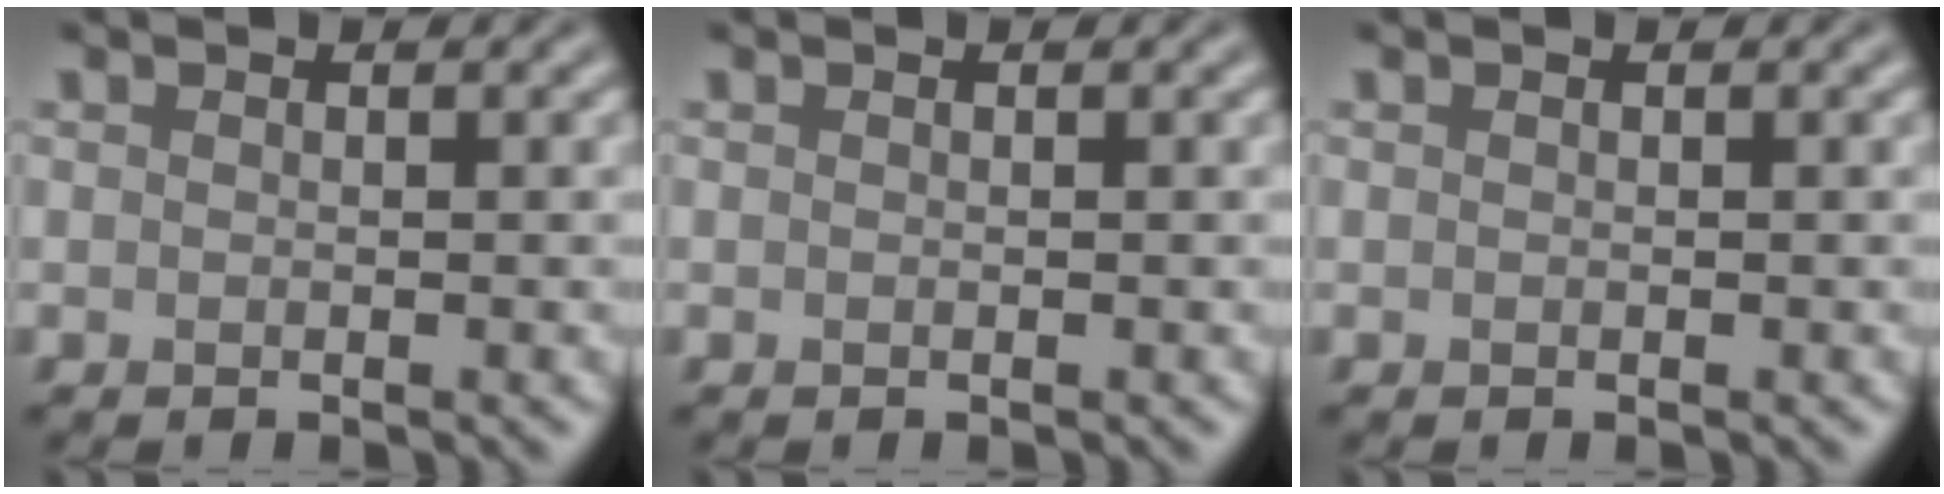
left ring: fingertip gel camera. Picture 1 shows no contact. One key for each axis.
{"total": 0.0}
{"total": 0.0}